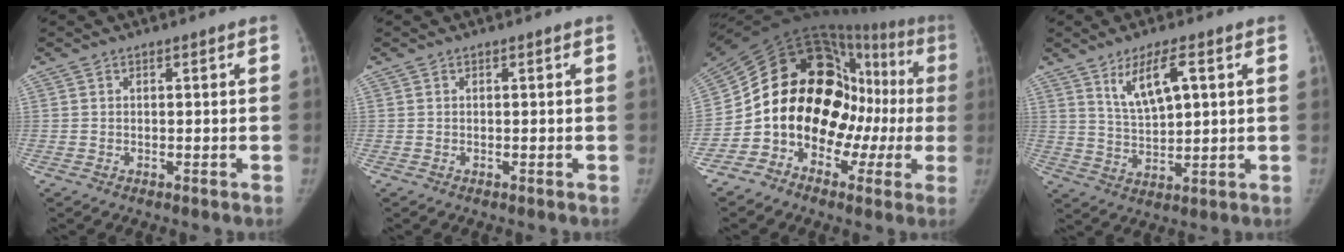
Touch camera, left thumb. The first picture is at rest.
{"total": 0.0}
{"total": 25.4, "force": [-2.7, 17.0, 18.6], "torque": [-0.264, 0.106, -0.044]}
{"total": 8.1, "force": [3.6, 2.7, 6.7], "torque": [-0.115, -0.018, 0.074]}